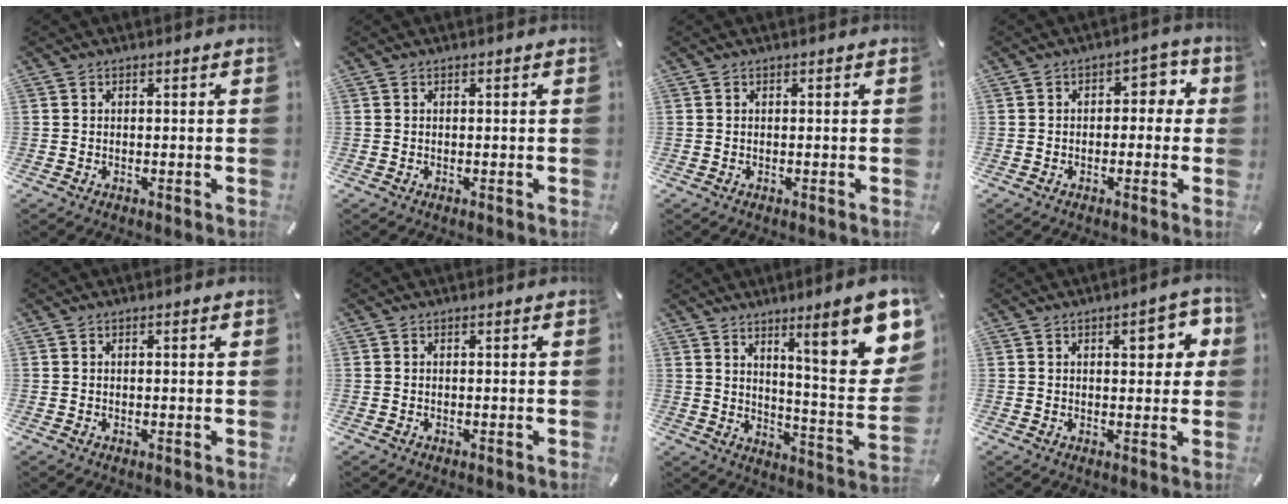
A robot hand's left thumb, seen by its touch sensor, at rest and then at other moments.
{"total": 0.0}
{"total": 0.0}
{"total": 4.6, "force": [0.0, 3.4, 3.0], "torque": [-0.032, 0.004, -0.013]}
{"total": 0.7, "force": [0.2, 0.2, 0.7], "torque": [-0.013, 0.002, 0.002]}
{"total": 0.0}
{"total": 19.5, "force": [10.5, 4.0, 15.9], "torque": [-0.212, -0.084, 0.154]}
{"total": 7.2, "force": [2.5, 3.5, 5.8], "torque": [-0.069, -0.007, 0.032]}